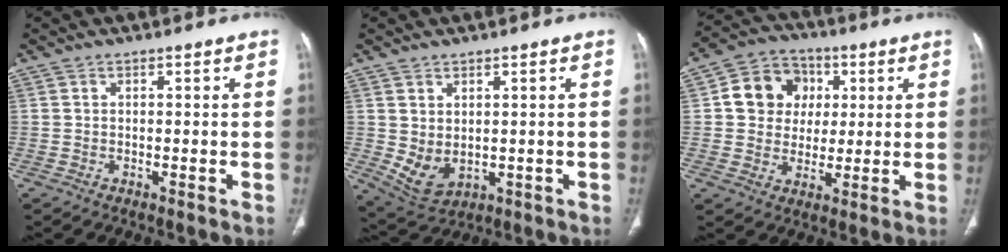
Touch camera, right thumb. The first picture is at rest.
{"total": 5.9, "force": [0.2, 4.0, 4.3], "torque": [-0.072, -0.010, 0.029]}
{"total": 11.2, "force": [2.4, 9.9, 4.8], "torque": [-0.042, 0.003, 0.034]}